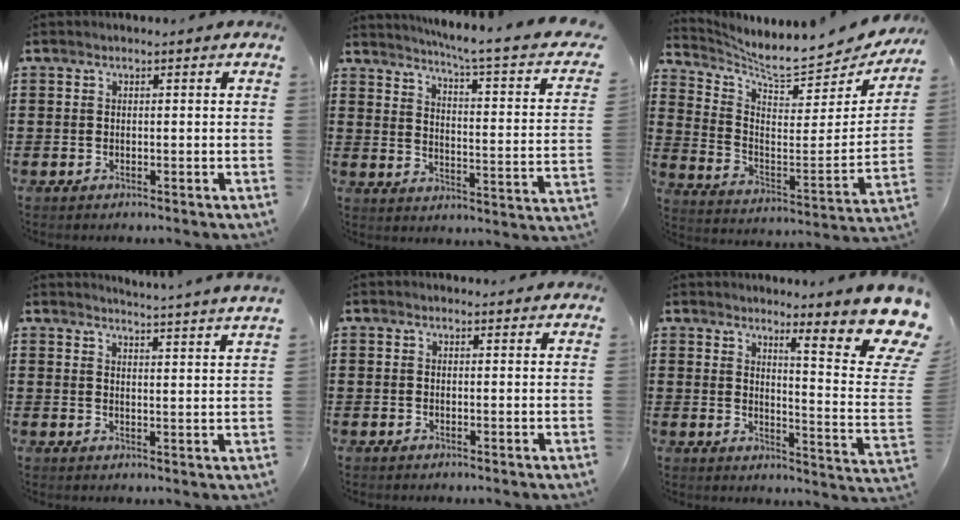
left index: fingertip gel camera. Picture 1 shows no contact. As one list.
[{"total": 5.3, "force": [3.9, -1.0, 3.4], "torque": [-0.077, -0.043, 0.056]}, {"total": 6.7, "force": [6.0, 0.5, 2.9], "torque": [-0.079, -0.060, 0.095]}, {"total": 3.7, "force": [3.5, -1.1, 0.3], "torque": [-0.010, -0.032, 0.057]}, {"total": 0.9, "force": [0.8, 0.5, 0.0], "torque": [-0.003, 0.002, 0.015]}, {"total": 10.7, "force": [7.4, 1.0, 7.7], "torque": [-0.112, -0.068, 0.117]}]